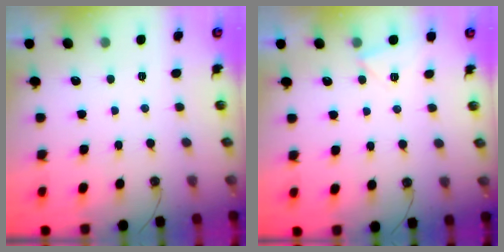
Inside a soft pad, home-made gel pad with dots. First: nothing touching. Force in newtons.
{"total": 4.4, "press": 2.0, "slide": 4.0}